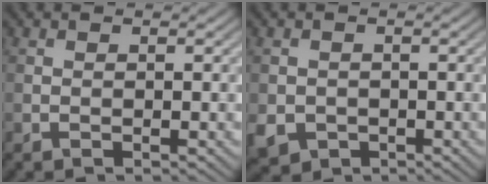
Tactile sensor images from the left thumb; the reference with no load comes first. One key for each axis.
{"total": 3.3, "fx": -1.2, "fy": 2.9, "fz": 1.2, "tx": -0.034, "ty": -0.018, "tz": -0.023}